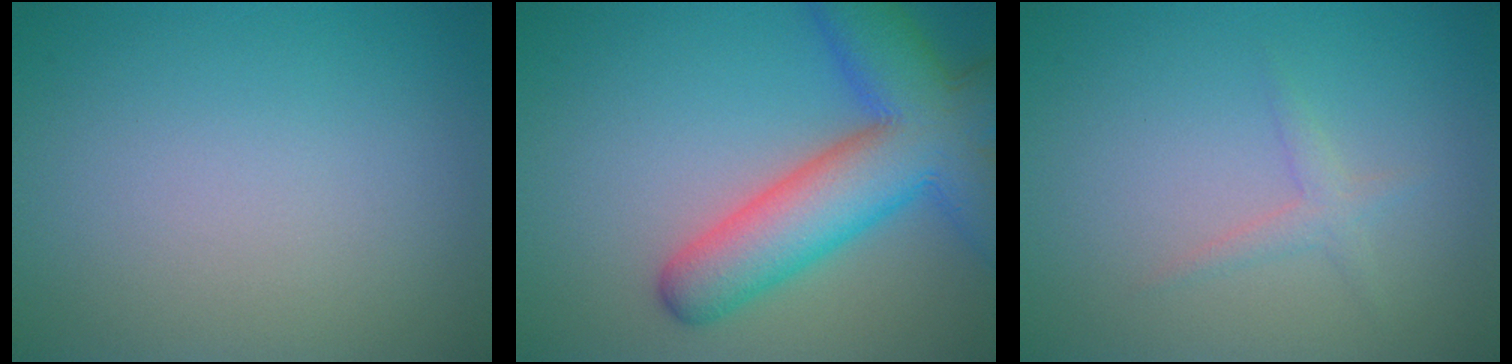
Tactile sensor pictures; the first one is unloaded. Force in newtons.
{"total": 9.9, "press": 9.9, "slide": 0.4}
{"total": 1.3, "press": 1.3, "slide": 0.1}